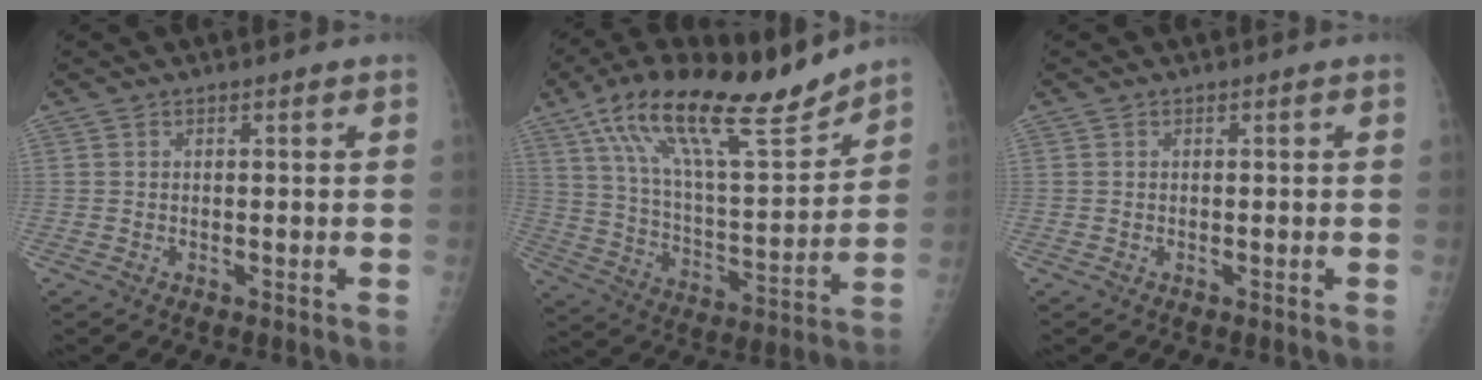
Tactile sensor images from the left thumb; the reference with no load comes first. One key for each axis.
{"total": 22.4, "fx": 15.9, "fy": 6.0, "fz": 14.5, "tx": -0.219, "ty": -0.059, "tz": 0.278}
{"total": 0.0}